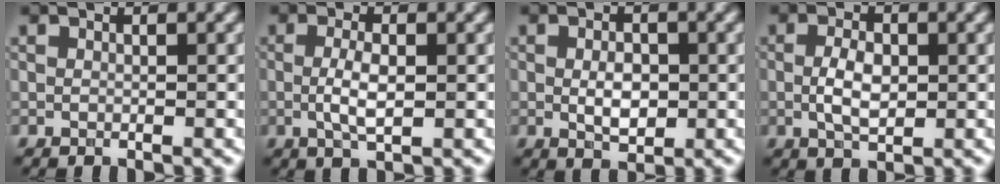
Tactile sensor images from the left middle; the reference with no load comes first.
{"total": 2.9, "force": [-0.1, 1.0, 2.8], "torque": [-0.058, -0.003, -0.004]}
{"total": 2.8, "force": [-0.2, 1.6, 2.3], "torque": [-0.041, -0.004, -0.001]}
{"total": 3.2, "force": [-0.1, 1.7, 2.7], "torque": [-0.057, -0.002, -0.001]}